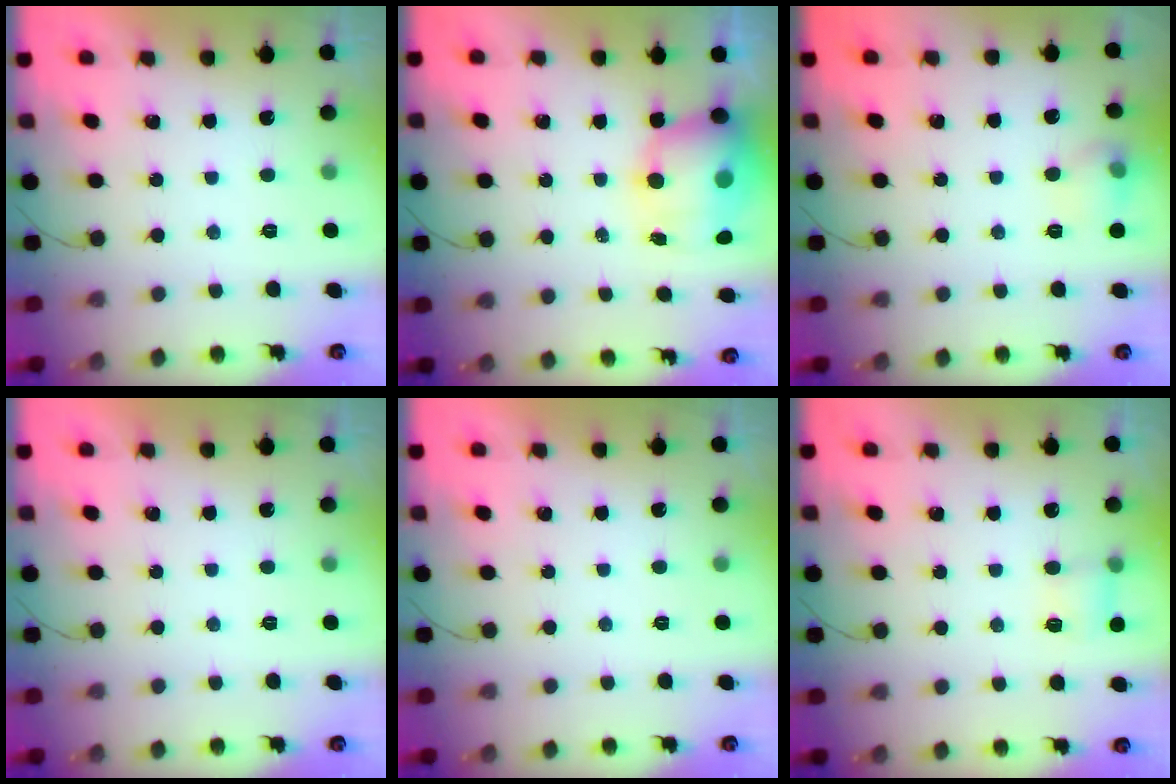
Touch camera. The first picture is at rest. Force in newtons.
{"total": 12.0, "press": 11.6, "slide": 2.9}
{"total": 6.5, "press": 6.4, "slide": 1.3}
{"total": 0.0}
{"total": 0.0}
{"total": 4.2, "press": 4.0, "slide": 1.1}